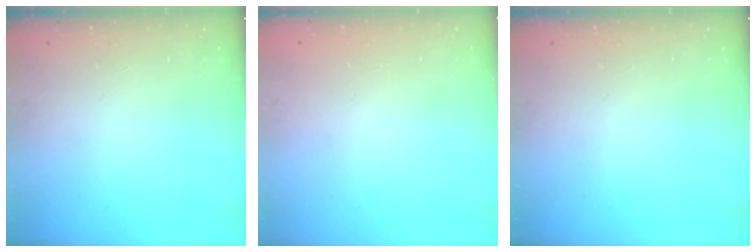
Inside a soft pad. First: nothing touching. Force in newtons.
{"total": 0.0}
{"total": 0.0}